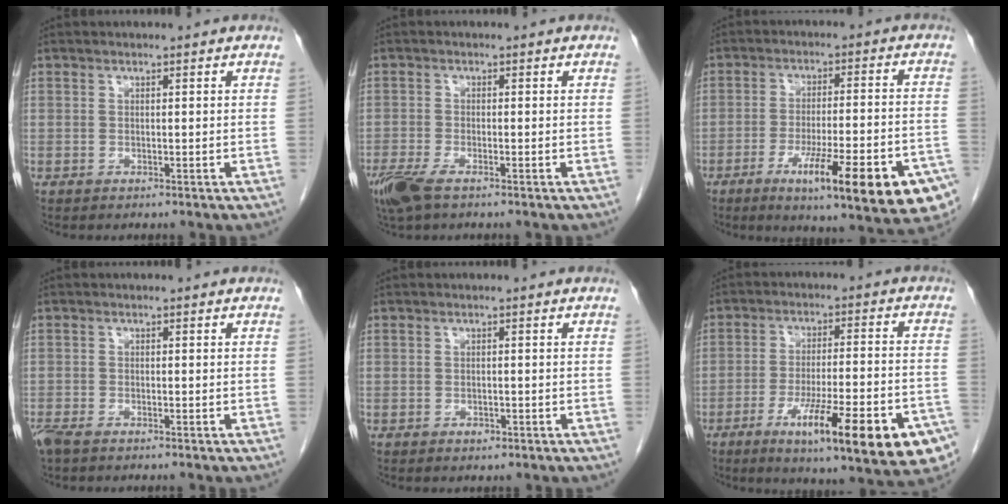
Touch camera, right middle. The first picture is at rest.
{"total": 5.0, "force": [-3.3, 1.4, 3.5], "torque": [-0.075, -0.013, -0.063]}
{"total": 19.0, "force": [-9.9, 2.7, 16.0], "torque": [-0.161, -0.011, -0.139]}
{"total": 3.0, "force": [-2.4, 0.7, 1.7], "torque": [-0.035, -0.009, -0.043]}
{"total": 0.8, "force": [-0.5, 0.5, 0.5], "torque": [-0.007, 0.001, -0.005]}
{"total": 19.5, "force": [-10.1, 2.9, 16.4], "torque": [-0.178, -0.013, -0.144]}